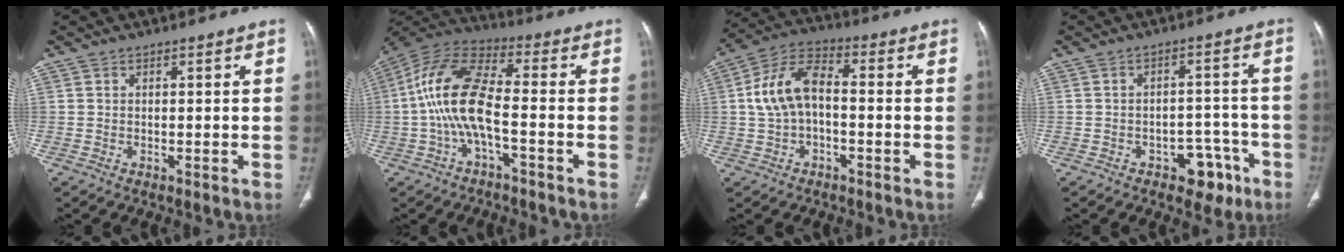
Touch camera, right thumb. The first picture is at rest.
{"total": 13.2, "force": [-2.5, 5.0, 12.0], "torque": [-0.256, 0.045, -0.054]}
{"total": 10.3, "force": [-0.4, 6.0, 8.4], "torque": [-0.163, 0.036, -0.015]}
{"total": 7.2, "force": [-4.1, 4.7, 3.7], "torque": [-0.014, 0.041, -0.051]}